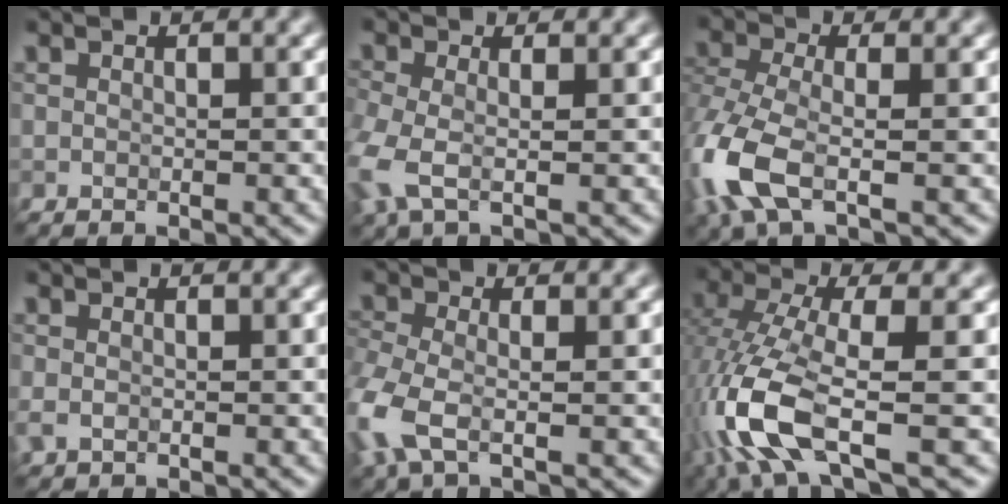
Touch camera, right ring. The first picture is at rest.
{"total": 2.7, "force": [-2.1, 0.3, 1.7], "torque": [-0.084, -0.015, -0.007]}
{"total": 6.2, "force": [-4.5, 1.4, 4.0], "torque": [-0.147, -0.024, -0.061]}
{"total": 1.2, "force": [-0.9, -0.6, -0.6], "torque": [-0.015, -0.018, 0.019]}
{"total": 4.2, "force": [-3.1, 1.1, 2.5], "torque": [-0.113, -0.023, -0.029]}
{"total": 9.4, "force": [-5.7, 1.8, 7.2], "torque": [-0.207, -0.018, -0.076]}